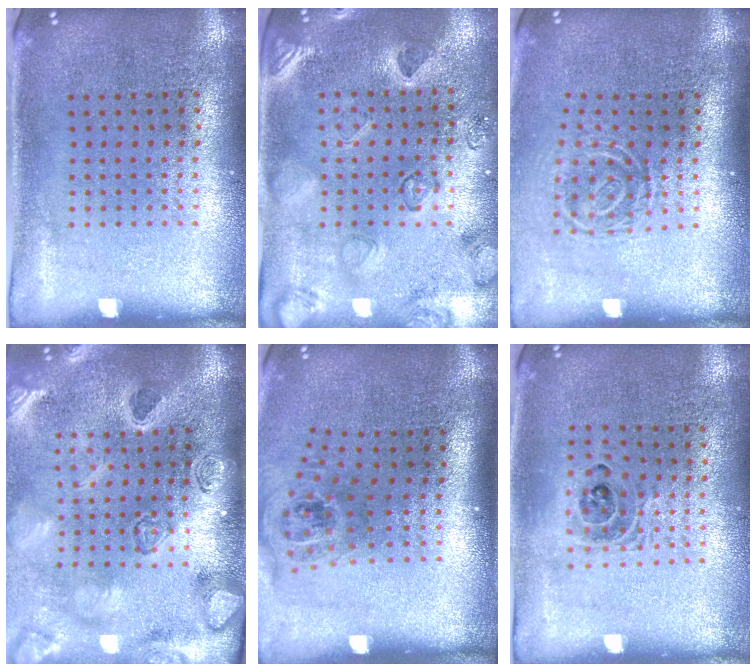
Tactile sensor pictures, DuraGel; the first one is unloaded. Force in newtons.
{"total": 2.3, "press": 2.1, "slide": 0.9}
{"total": 1.6, "press": 1.1, "slide": 1.2}
{"total": 4.1, "press": 3.2, "slide": 2.5}
{"total": 1.6, "press": 1.2, "slide": 1.1}
{"total": 1.3, "press": 1.2, "slide": 0.5}